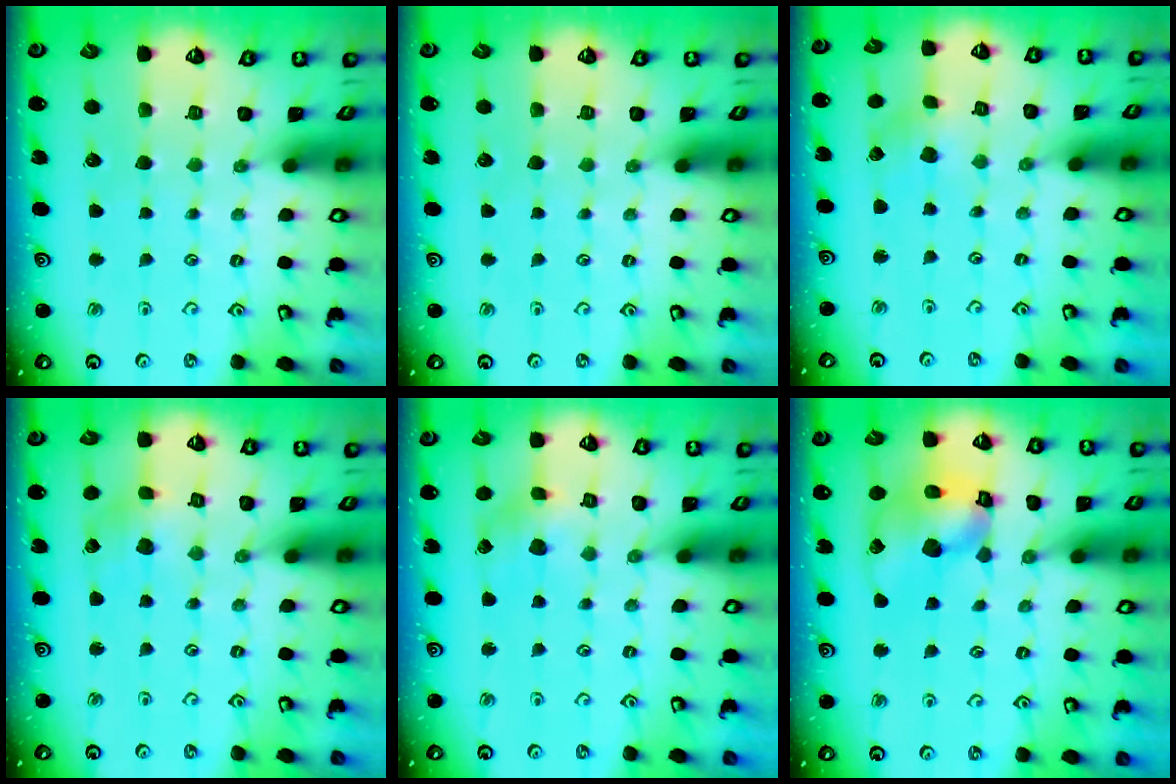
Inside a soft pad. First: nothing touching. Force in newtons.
{"total": 0.0}
{"total": 1.5, "press": 1.5, "slide": 0.1}
{"total": 2.5, "press": 2.4, "slide": 0.4}
{"total": 3.2, "press": 3.2, "slide": 0.6}
{"total": 14.4, "press": 14.3, "slide": 1.9}